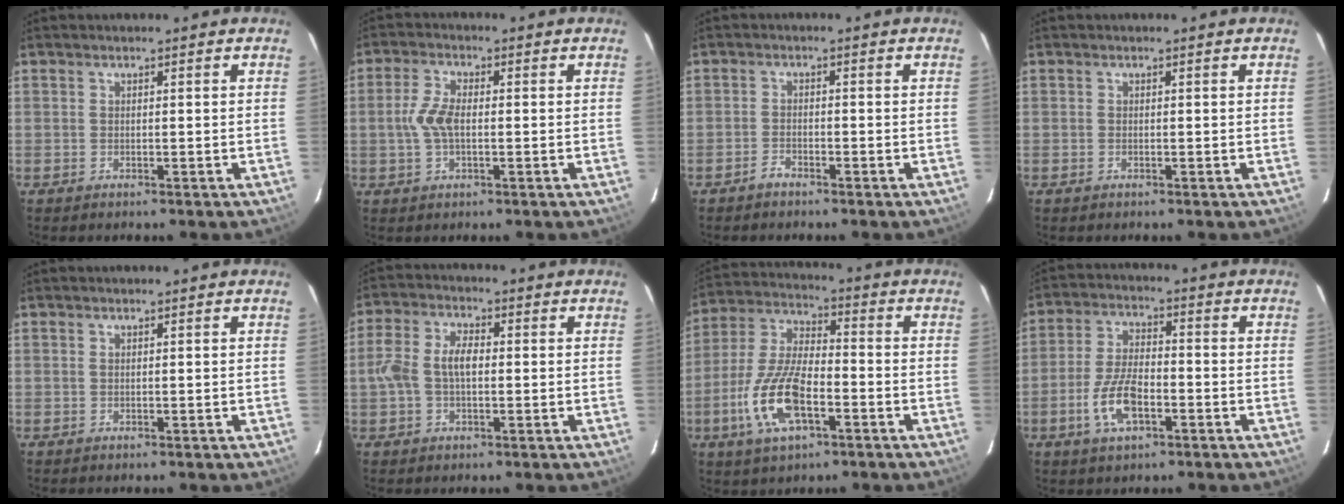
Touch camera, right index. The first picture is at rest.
{"total": 5.2, "force": [-0.5, 2.4, 4.5], "torque": [-0.100, 0.006, -0.008]}
{"total": 1.8, "force": [-1.6, 0.6, 0.6], "torque": [-0.019, 0.003, -0.033]}
{"total": 0.0}
{"total": 0.0}
{"total": 7.0, "force": [-0.2, 3.9, 5.8], "torque": [-0.120, 0.015, -0.006]}
{"total": 14.6, "force": [-5.6, 5.9, 12.2], "torque": [-0.265, -0.006, -0.106]}
{"total": 9.2, "force": [-3.7, 4.0, 7.4], "torque": [-0.157, 0.001, -0.067]}